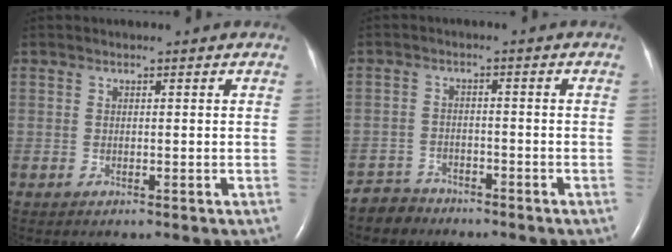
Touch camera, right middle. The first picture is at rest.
{"total": 3.6, "force": [-3.1, 1.5, -0.9], "torque": [0.014, -0.001, -0.060]}